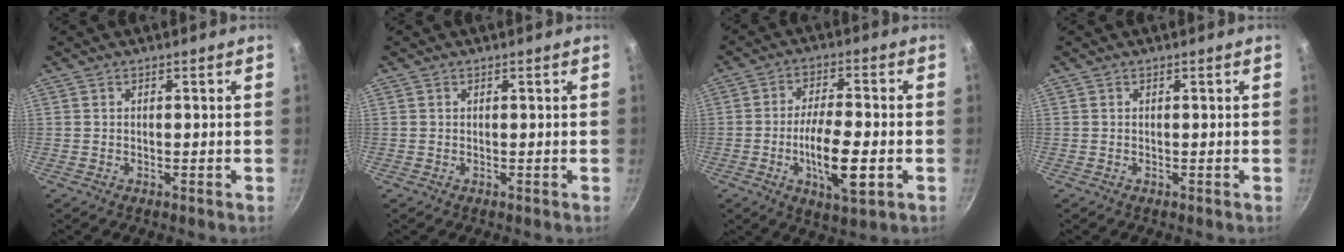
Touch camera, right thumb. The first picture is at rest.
{"total": 0.0}
{"total": 11.6, "force": [-2.7, 4.0, 10.5], "torque": [-0.179, 0.004, -0.046]}
{"total": 0.0}